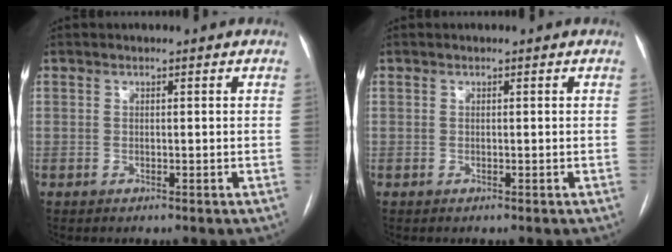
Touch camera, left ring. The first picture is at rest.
{"total": 0.0}